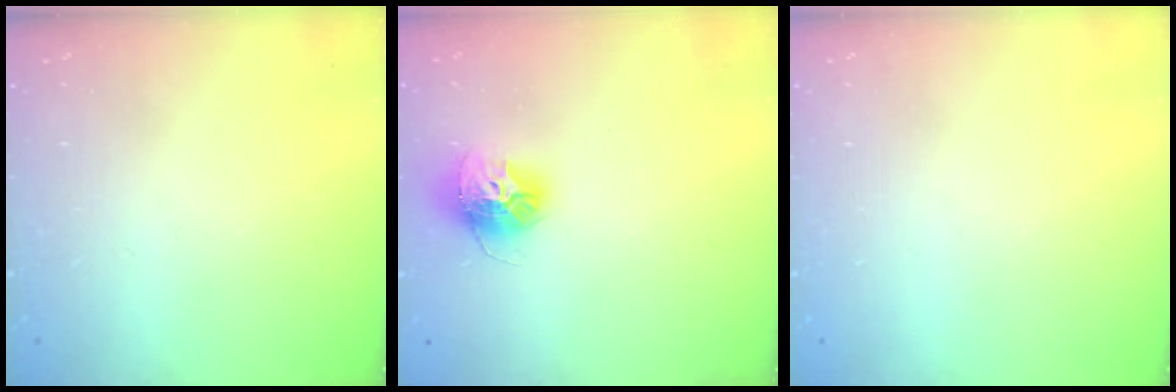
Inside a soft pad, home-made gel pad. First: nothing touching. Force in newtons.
{"total": 12.1, "press": 12.0, "slide": 1.0}
{"total": 0.0}